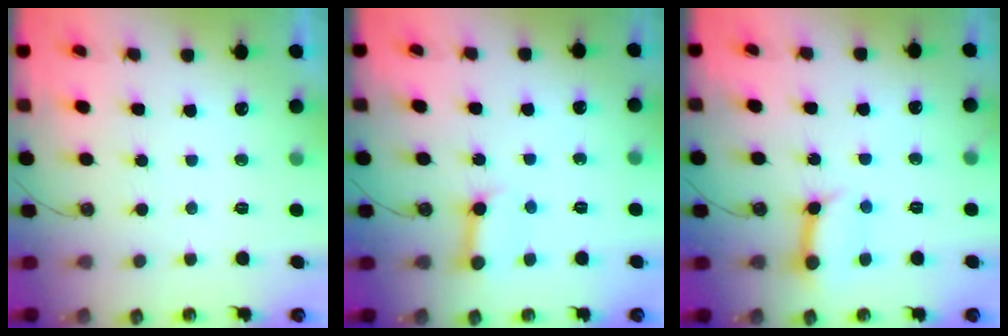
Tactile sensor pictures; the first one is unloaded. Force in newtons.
{"total": 7.0, "press": 7.0, "slide": 0.8}
{"total": 10.5, "press": 10.4, "slide": 1.2}